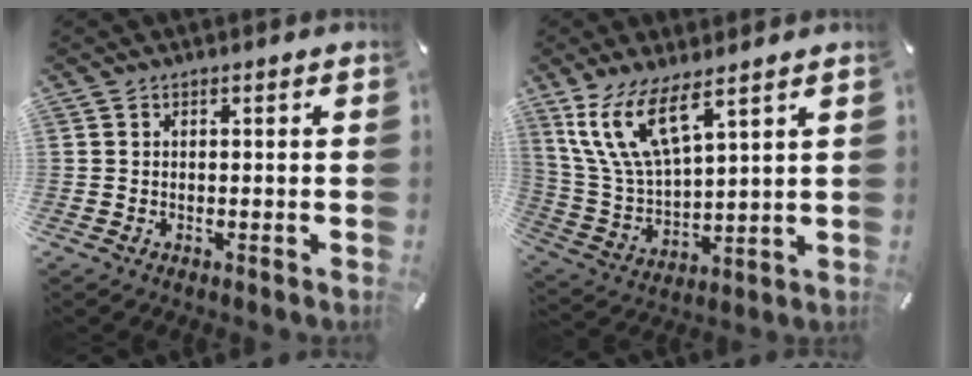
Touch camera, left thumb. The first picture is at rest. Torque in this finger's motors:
{"motor_torque": [1.93, 1.56, 1.34, -1.43, 0.62]}